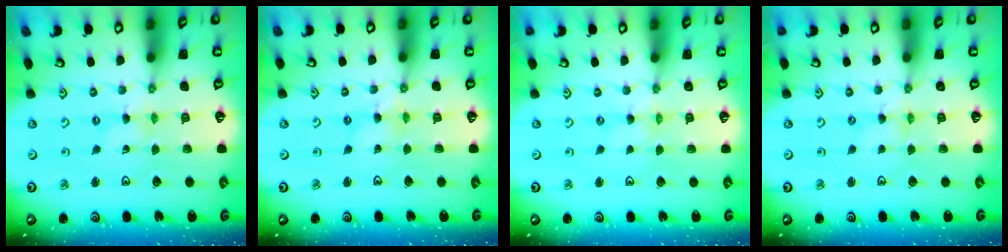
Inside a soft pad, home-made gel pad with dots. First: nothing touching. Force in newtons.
{"total": 3.0, "press": 3.0, "slide": 0.3}
{"total": 0.0}
{"total": 1.0, "press": 1.0, "slide": 0.2}